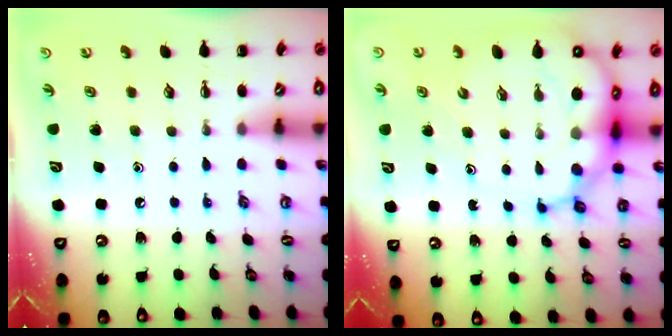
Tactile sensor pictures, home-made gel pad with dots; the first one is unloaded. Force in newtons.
{"total": 13.1, "press": 12.6, "slide": 3.8}